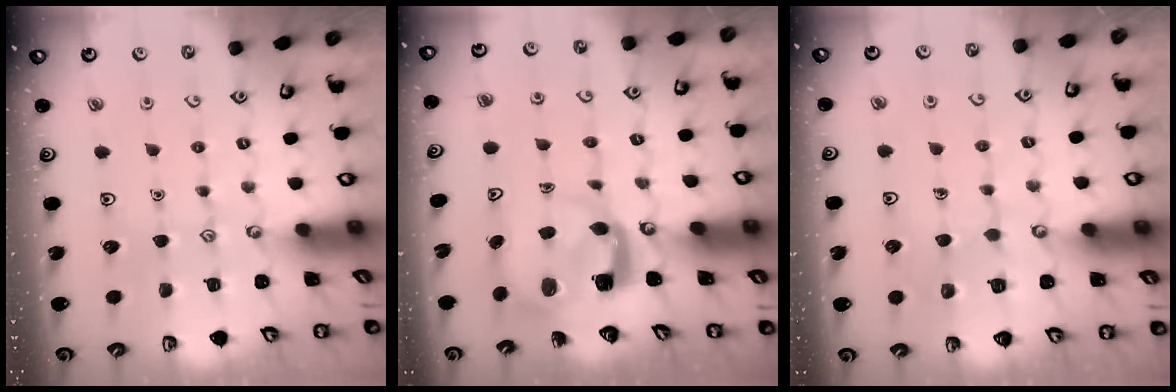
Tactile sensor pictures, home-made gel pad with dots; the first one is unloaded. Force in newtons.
{"total": 4.1, "press": 4.0, "slide": 0.4}
{"total": 2.7, "press": 2.7, "slide": 0.1}